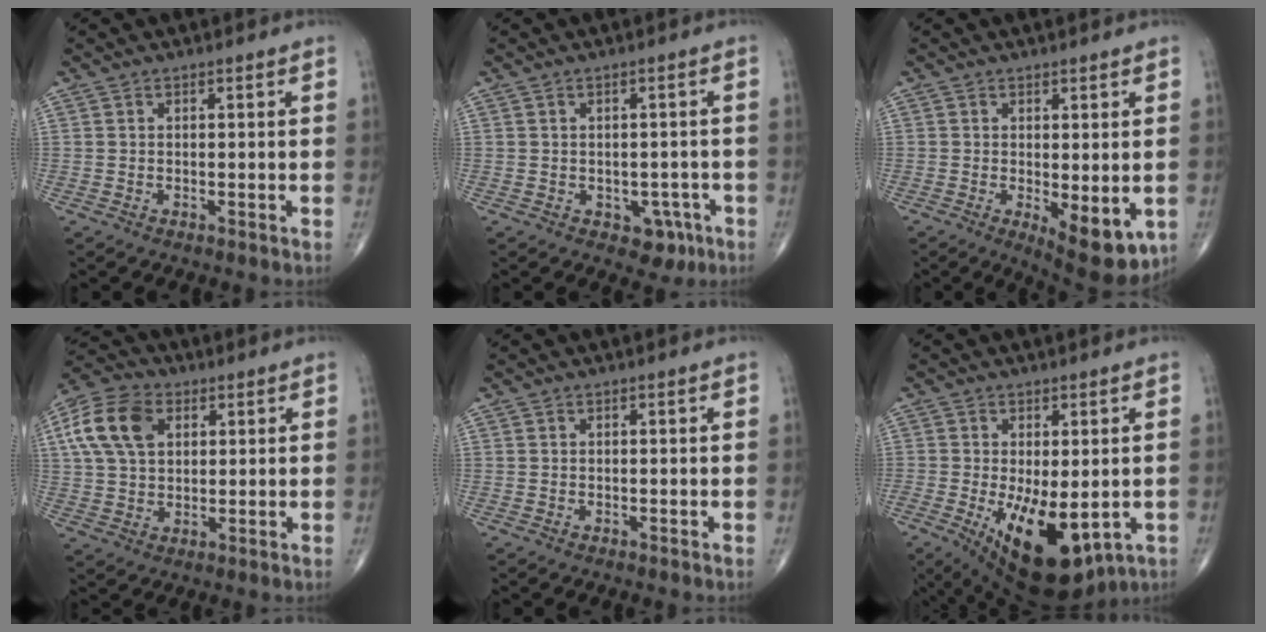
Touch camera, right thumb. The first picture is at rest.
{"total": 4.4, "force": [-1.9, 3.2, 2.4], "torque": [-0.002, 0.011, -0.017]}
{"total": 9.2, "force": [-2.3, 3.6, 8.1], "torque": [-0.100, -0.021, -0.023]}
{"total": 12.7, "force": [4.0, 8.4, 8.6], "torque": [-0.160, 0.008, 0.071]}
{"total": 0.0}
{"total": 15.4, "force": [-4.2, 7.4, 12.9], "torque": [-0.198, -0.021, -0.040]}